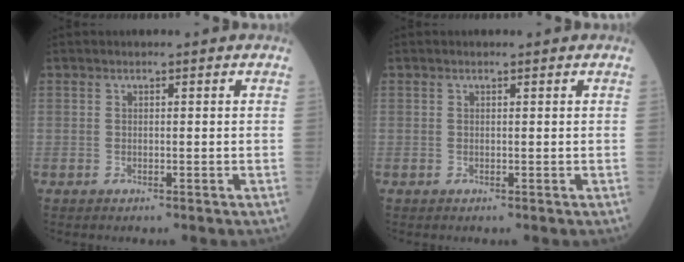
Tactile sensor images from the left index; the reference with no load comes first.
{"total": 0.0}